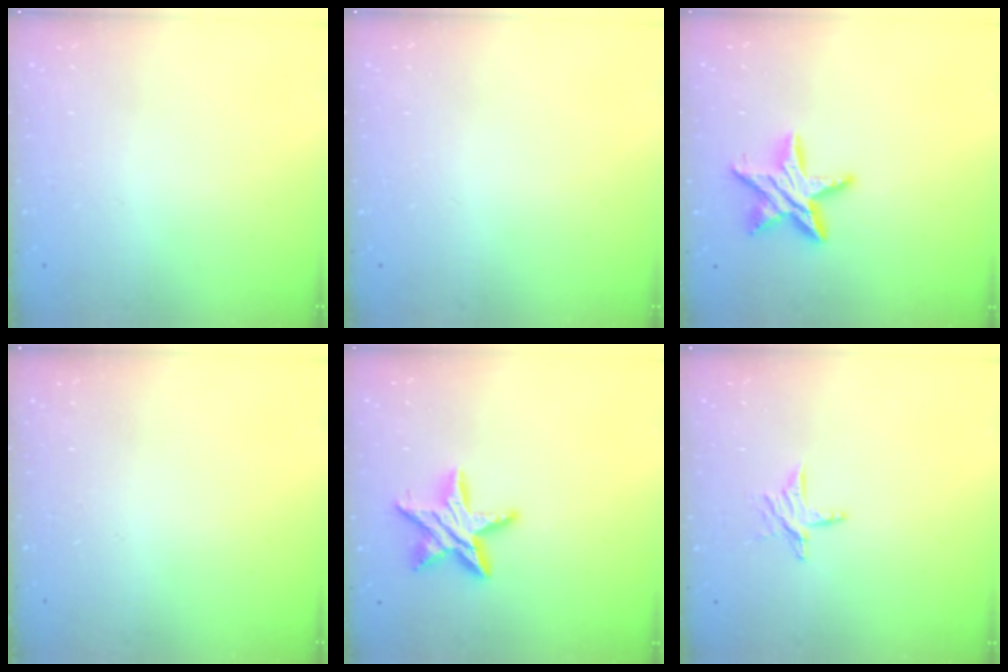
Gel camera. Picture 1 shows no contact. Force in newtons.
{"total": 0.0}
{"total": 12.7, "press": 12.6, "slide": 0.7}
{"total": 0.0}
{"total": 12.7, "press": 12.6, "slide": 0.7}
{"total": 5.5, "press": 5.5, "slide": 0.5}